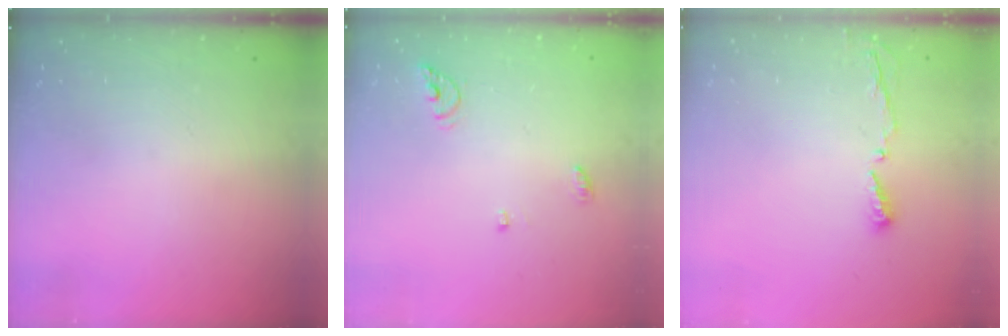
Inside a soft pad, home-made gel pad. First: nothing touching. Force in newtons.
{"total": 5.7, "press": 5.7, "slide": 0.5}
{"total": 3.6, "press": 3.6, "slide": 0.4}